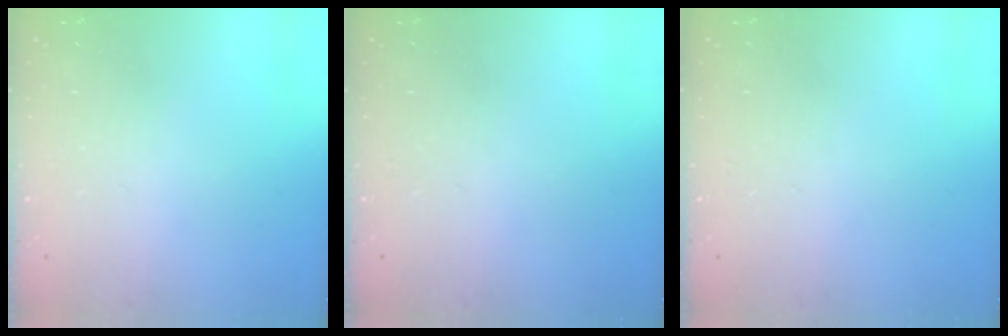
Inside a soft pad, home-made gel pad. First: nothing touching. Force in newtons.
{"total": 0.0}
{"total": 0.0}